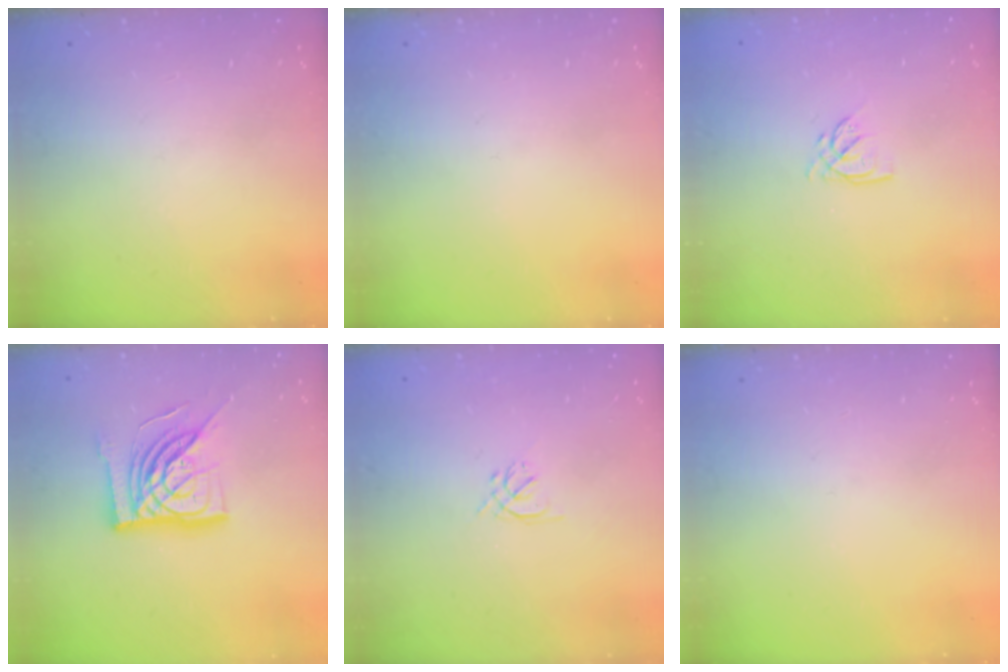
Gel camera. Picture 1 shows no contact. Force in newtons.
{"total": 0.0}
{"total": 2.8, "press": 2.8, "slide": 0.1}
{"total": 15.7, "press": 15.7, "slide": 1.5}
{"total": 1.3, "press": 1.2, "slide": 0.5}
{"total": 0.0}